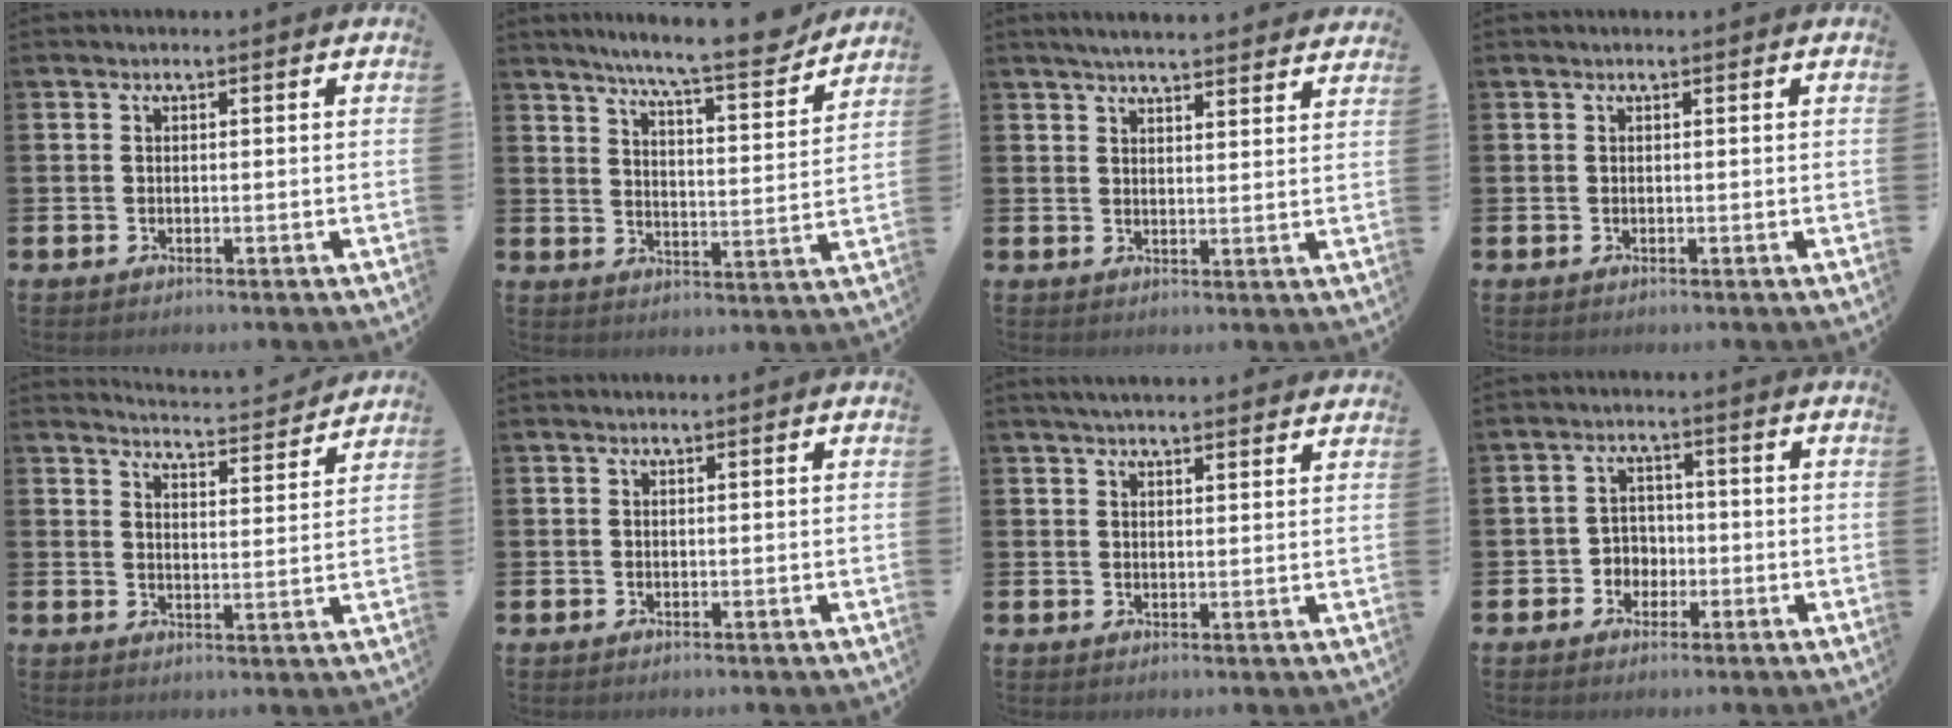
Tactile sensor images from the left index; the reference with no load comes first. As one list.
[{"total": 8.7, "force": [8.0, 0.2, 3.5], "torque": [-0.075, -0.053, 0.134]}, {"total": 4.4, "force": [4.3, 0.0, 0.9], "torque": [-0.024, -0.023, 0.077]}, {"total": 0.0}, {"total": 4.4, "force": [4.4, -0.1, 0.0], "torque": [0.000, -0.045, 0.070]}, {"total": 0.0}, {"total": 3.2, "force": [3.1, 0.1, 0.8], "torque": [-0.018, -0.009, 0.056]}, {"total": 3.0, "force": [-1.3, 2.6, 0.6], "torque": [-0.016, 0.003, -0.033]}]